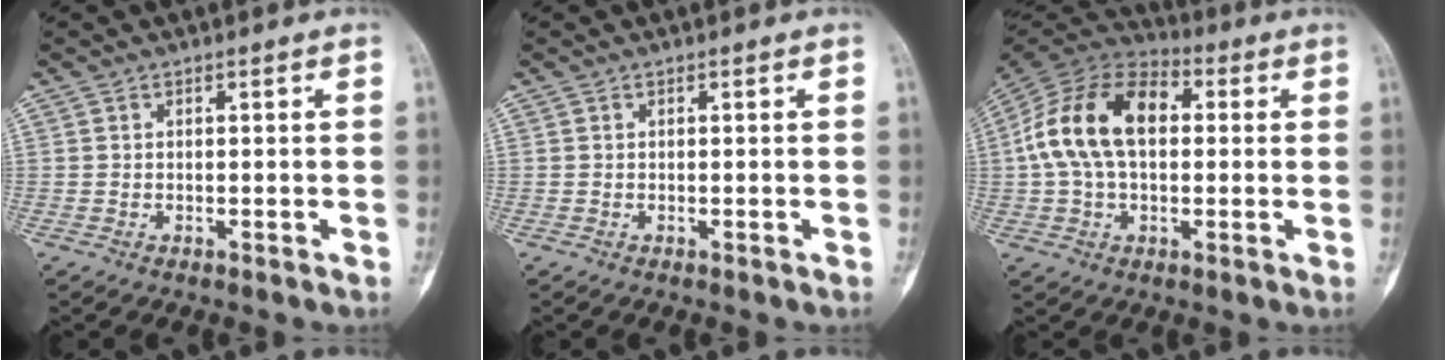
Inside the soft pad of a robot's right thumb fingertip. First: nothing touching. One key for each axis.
{"total": 0.0}
{"total": 18.0, "fx": 2.3, "fy": 11.2, "fz": 13.9, "tx": -0.255, "ty": 0.035, "tz": 0.033}